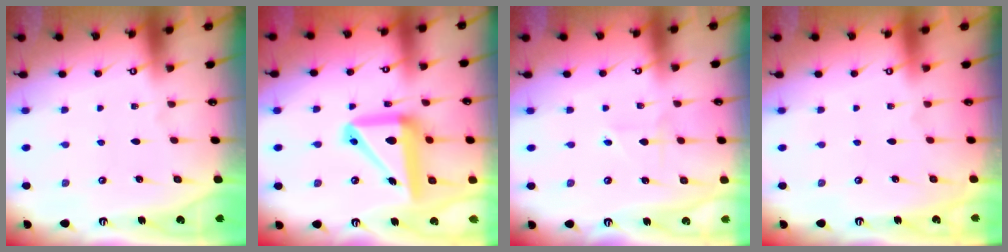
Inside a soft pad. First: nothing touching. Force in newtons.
{"total": 16.4, "press": 16.2, "slide": 2.6}
{"total": 1.9, "press": 1.9, "slide": 0.2}
{"total": 0.0}